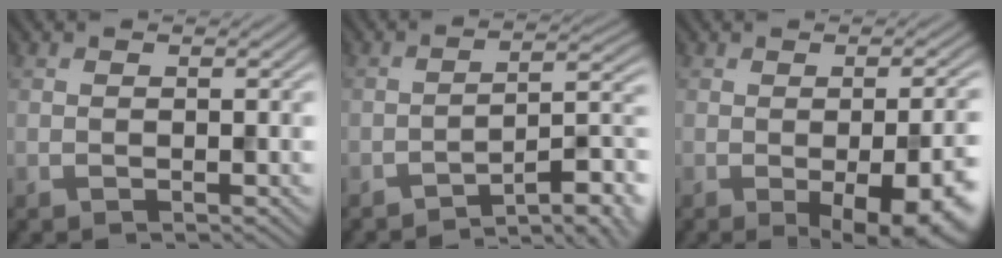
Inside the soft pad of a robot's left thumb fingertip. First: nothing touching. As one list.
[{"total": 7.9, "force": [-6.0, 1.6, 4.9], "torque": [-0.063, 0.018, -0.095]}, {"total": 11.3, "force": [-3.4, 4.2, 9.9], "torque": [-0.104, -0.023, -0.027]}]